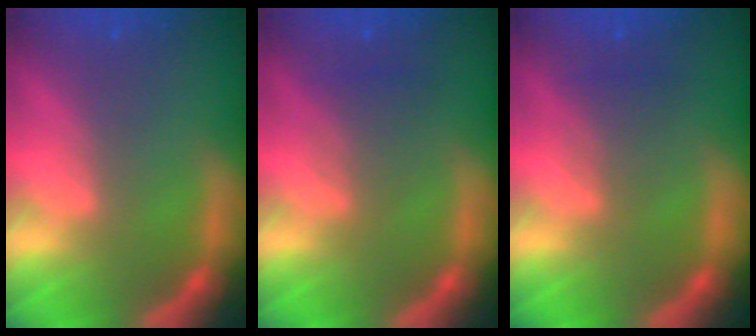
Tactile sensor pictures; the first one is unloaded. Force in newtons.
{"total": 2.5}
{"total": 2.0}